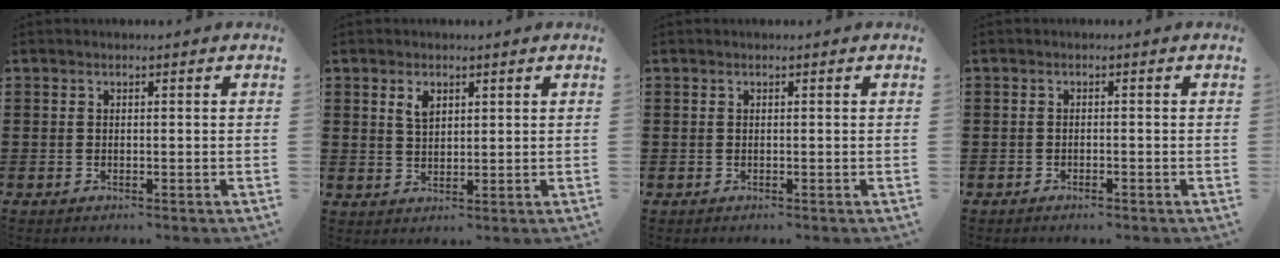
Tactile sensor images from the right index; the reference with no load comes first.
{"total": 2.6, "force": [1.4, 1.4, 1.6], "torque": [-0.037, 0.004, 0.026]}
{"total": 0.0}
{"total": 0.7, "force": [-0.6, 0.1, 0.3], "torque": [-0.008, -0.004, -0.012]}